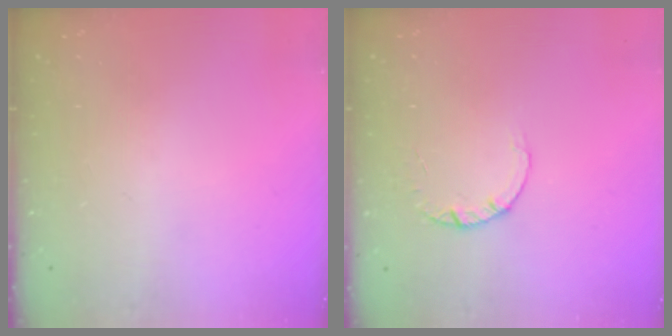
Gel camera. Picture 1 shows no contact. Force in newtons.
{"total": 1.8, "press": 1.8, "slide": 0.1}